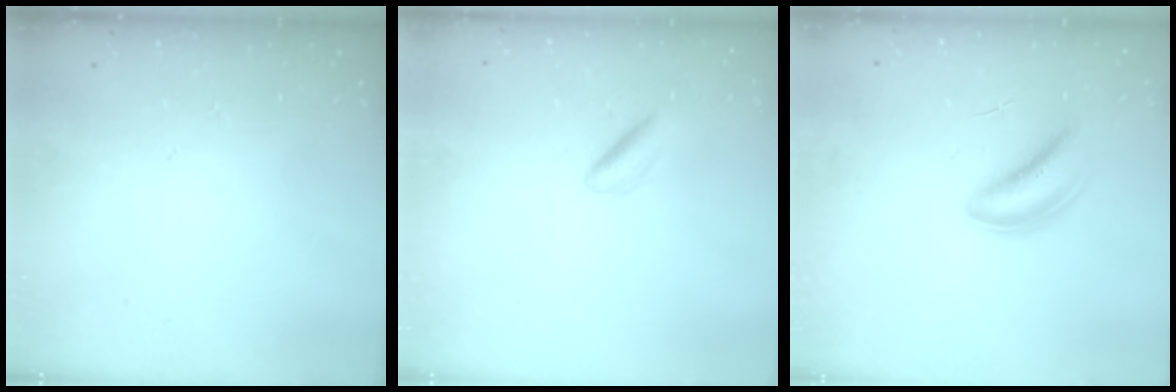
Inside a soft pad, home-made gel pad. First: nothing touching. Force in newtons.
{"total": 3.0, "press": 2.8, "slide": 1.2}
{"total": 5.0, "press": 5.0, "slide": 0.7}